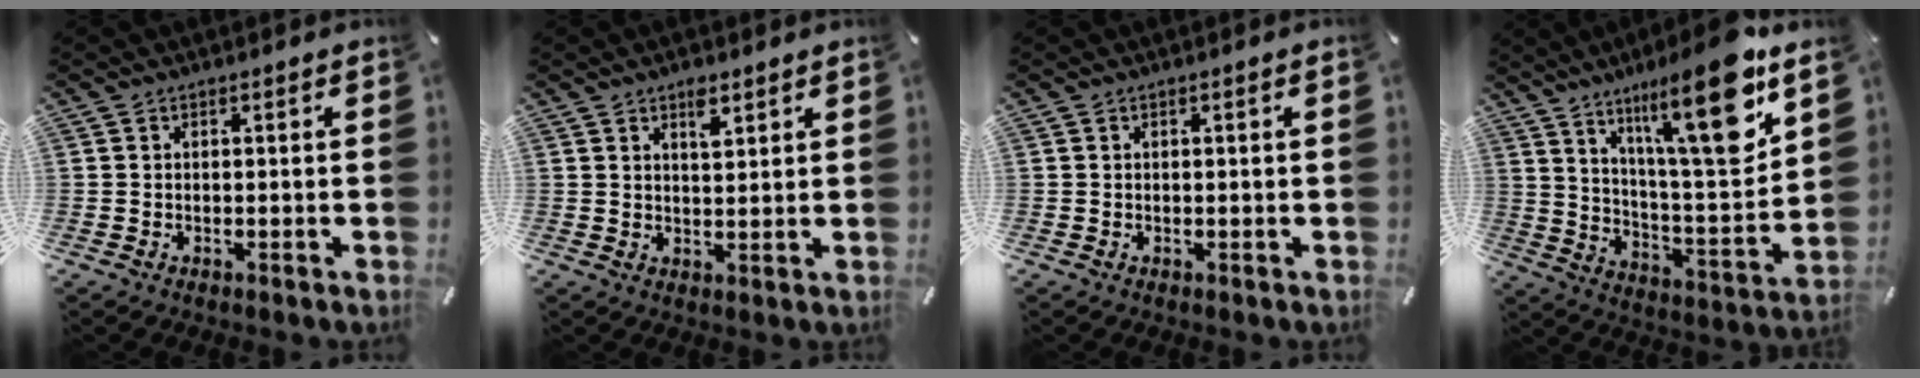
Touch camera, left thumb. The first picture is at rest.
{"total": 3.7, "force": [2.4, 1.4, 2.4], "torque": [-0.028, -0.012, 0.039]}
{"total": 0.6, "force": [0.1, -0.1, 0.6], "torque": [-0.010, -0.001, 0.002]}
{"total": 21.4, "force": [13.1, 5.1, 16.1], "torque": [-0.254, -0.077, 0.201]}